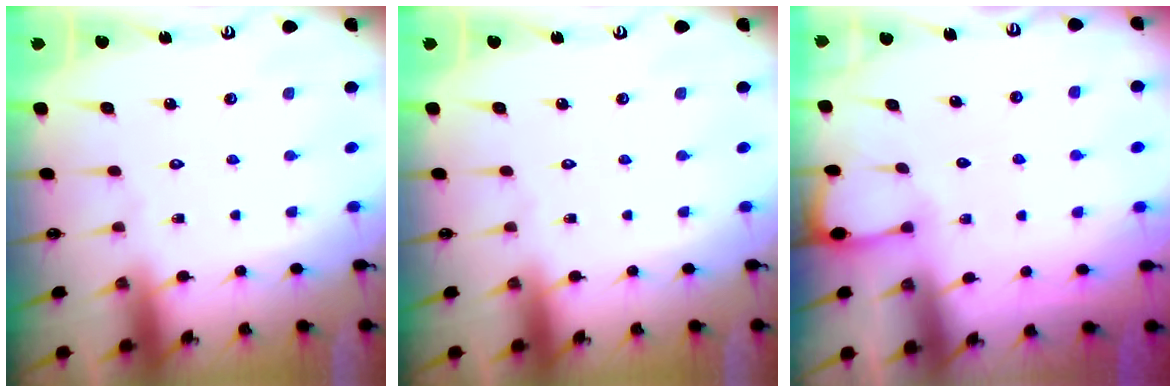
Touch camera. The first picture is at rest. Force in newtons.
{"total": 0.0}
{"total": 2.7, "press": 2.7, "slide": 0.3}